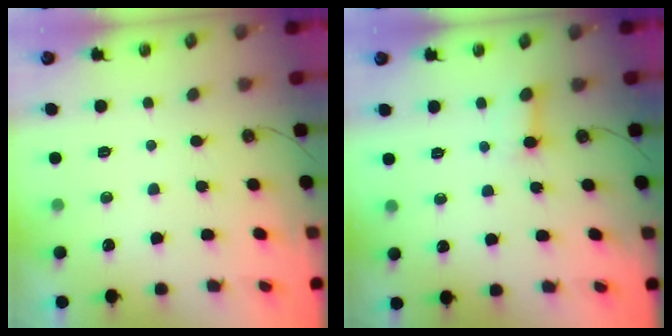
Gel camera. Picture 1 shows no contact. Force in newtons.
{"total": 3.6, "press": 3.6, "slide": 0.5}